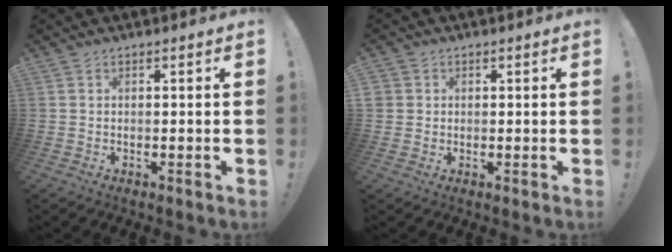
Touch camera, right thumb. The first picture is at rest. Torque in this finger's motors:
{"motor_torque": [-0.11, 0.00, 0.02, -0.07, -0.01]}